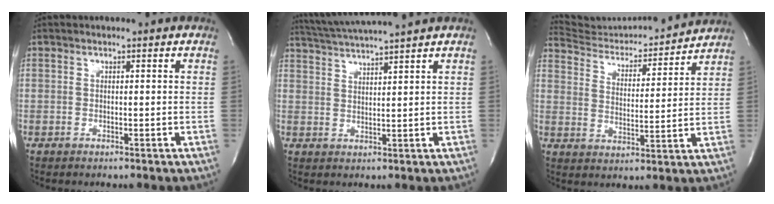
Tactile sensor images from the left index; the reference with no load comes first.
{"total": 8.6, "force": [7.8, -1.9, 3.1], "torque": [-0.061, 0.009, 0.129]}
{"total": 13.8, "force": [13.6, 1.4, 1.6], "torque": [-0.026, -0.007, 0.204]}